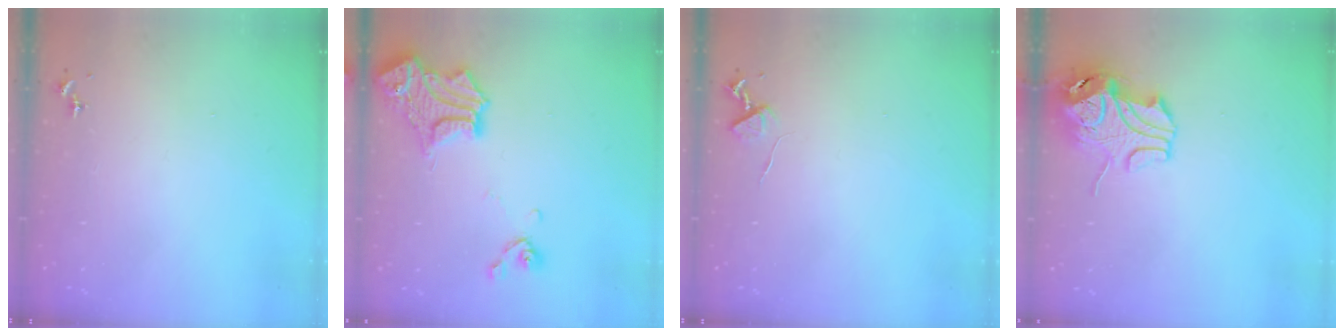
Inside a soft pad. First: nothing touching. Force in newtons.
{"total": 16.0, "press": 15.9, "slide": 1.4}
{"total": 5.7, "press": 5.6, "slide": 0.8}
{"total": 11.3, "press": 11.2, "slide": 1.7}